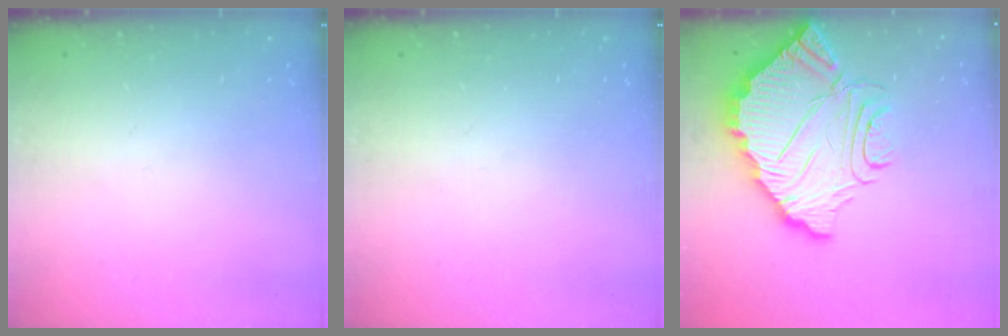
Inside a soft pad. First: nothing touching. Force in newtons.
{"total": 0.0}
{"total": 12.5, "press": 12.5, "slide": 1.1}